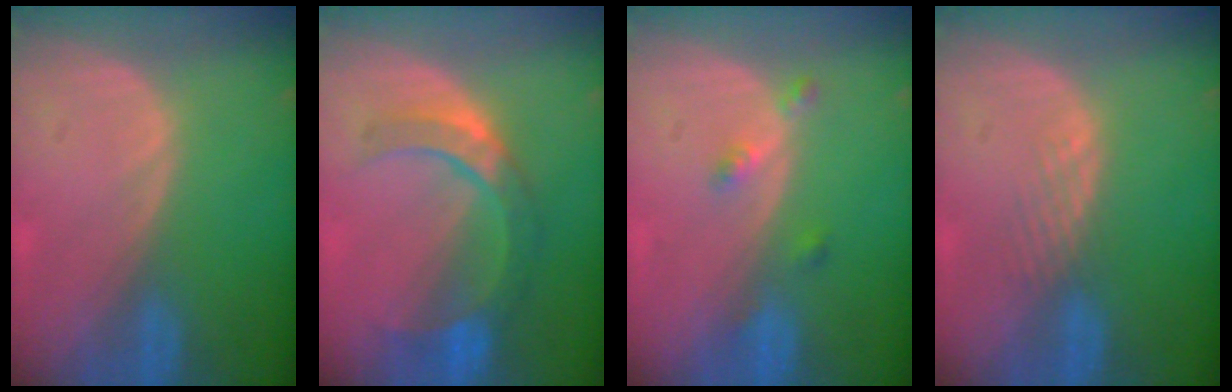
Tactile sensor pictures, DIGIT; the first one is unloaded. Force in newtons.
{"total": 7.2, "press": 7.1, "slide": 1.1}
{"total": 2.7, "press": 2.3, "slide": 1.5}
{"total": 1.8, "press": 1.8, "slide": 0.2}